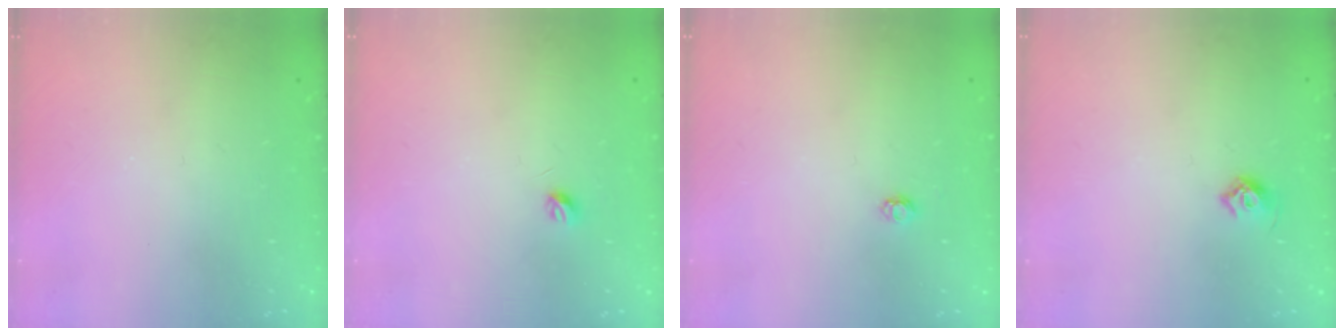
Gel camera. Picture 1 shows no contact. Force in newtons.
{"total": 3.3, "press": 3.2, "slide": 0.6}
{"total": 2.9, "press": 2.9, "slide": 0.4}
{"total": 5.5, "press": 5.3, "slide": 1.2}